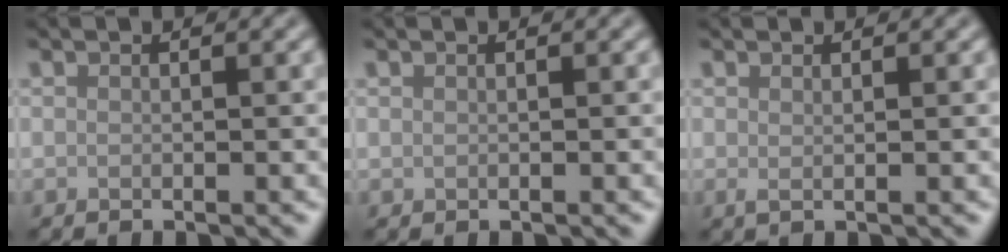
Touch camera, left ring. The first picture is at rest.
{"total": 0.0}
{"total": 0.7, "force": [0.3, 0.3, 0.6], "torque": [-0.009, -0.001, 0.006]}